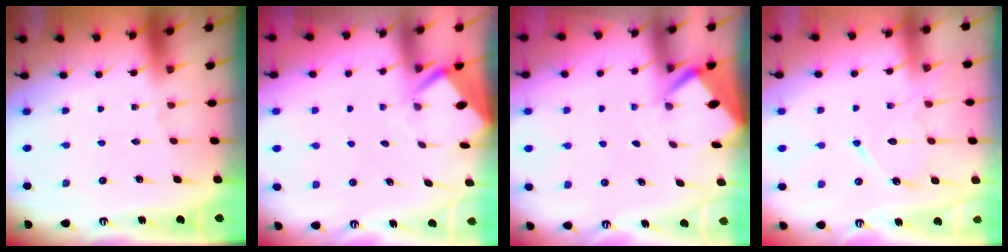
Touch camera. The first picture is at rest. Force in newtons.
{"total": 3.1, "press": 3.1, "slide": 0.3}
{"total": 2.7, "press": 2.6, "slide": 0.3}
{"total": 11.4, "press": 11.3, "slide": 1.3}